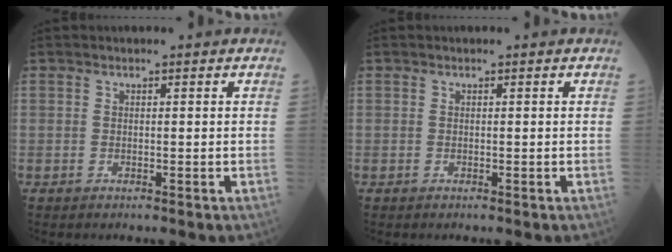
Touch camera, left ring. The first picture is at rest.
{"total": 0.0}